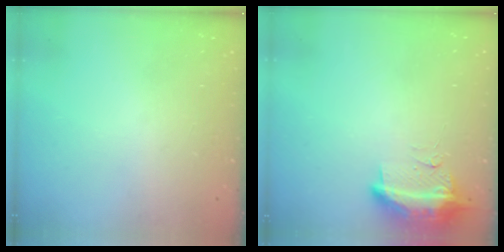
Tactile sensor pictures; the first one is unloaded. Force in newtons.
{"total": 19.1, "press": 13.0, "slide": 14.0}